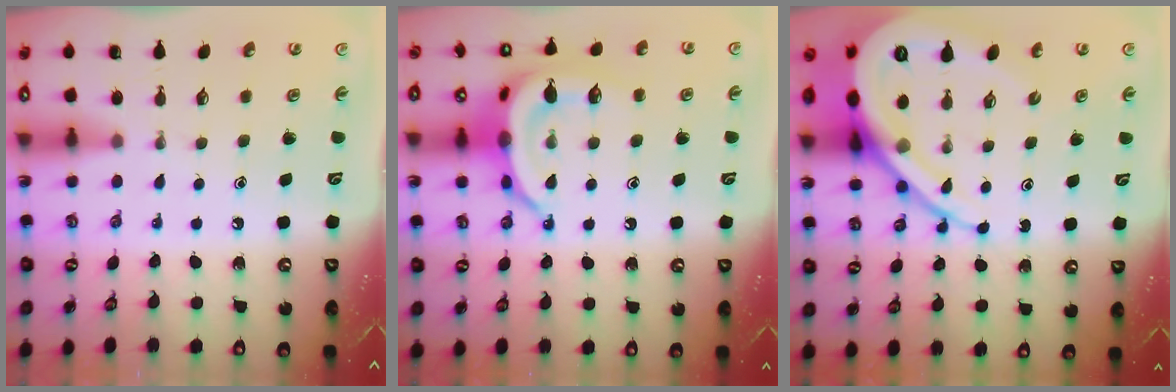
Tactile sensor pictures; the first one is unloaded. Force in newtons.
{"total": 17.2, "press": 17.2, "slide": 0.2}
{"total": 16.8, "press": 16.7, "slide": 1.9}